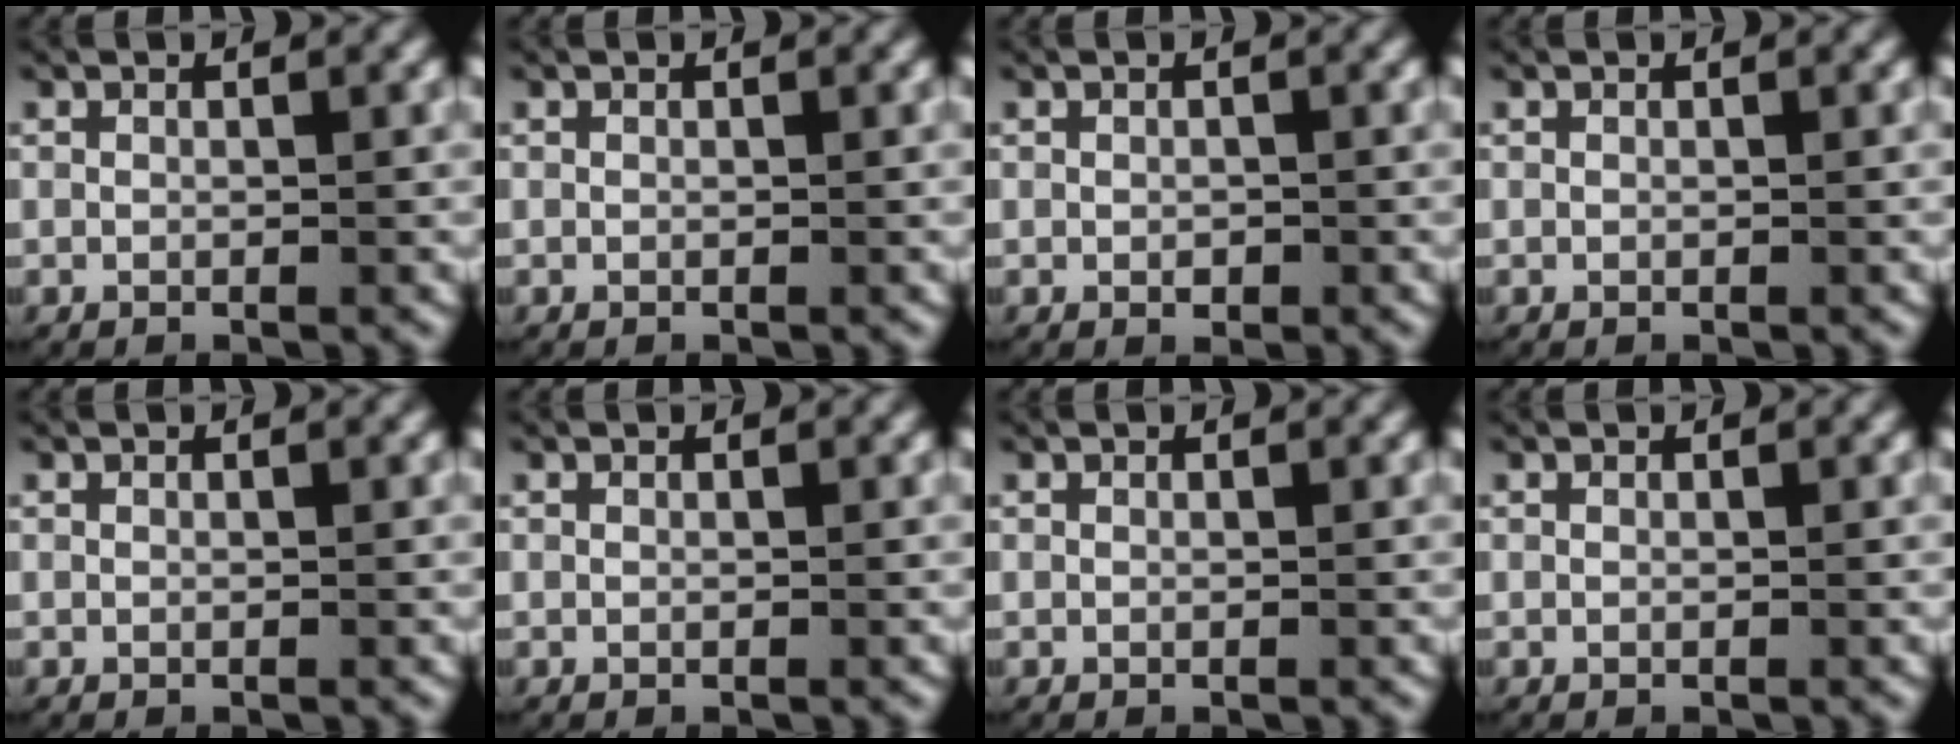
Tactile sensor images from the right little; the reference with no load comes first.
{"total": 0.0}
{"total": 0.7, "force": [-0.3, 0.6, 0.3], "torque": [-0.010, -0.005, -0.003]}
{"total": 0.0}
{"total": 0.0}
{"total": 0.0}
{"total": 0.0}
{"total": 0.0}